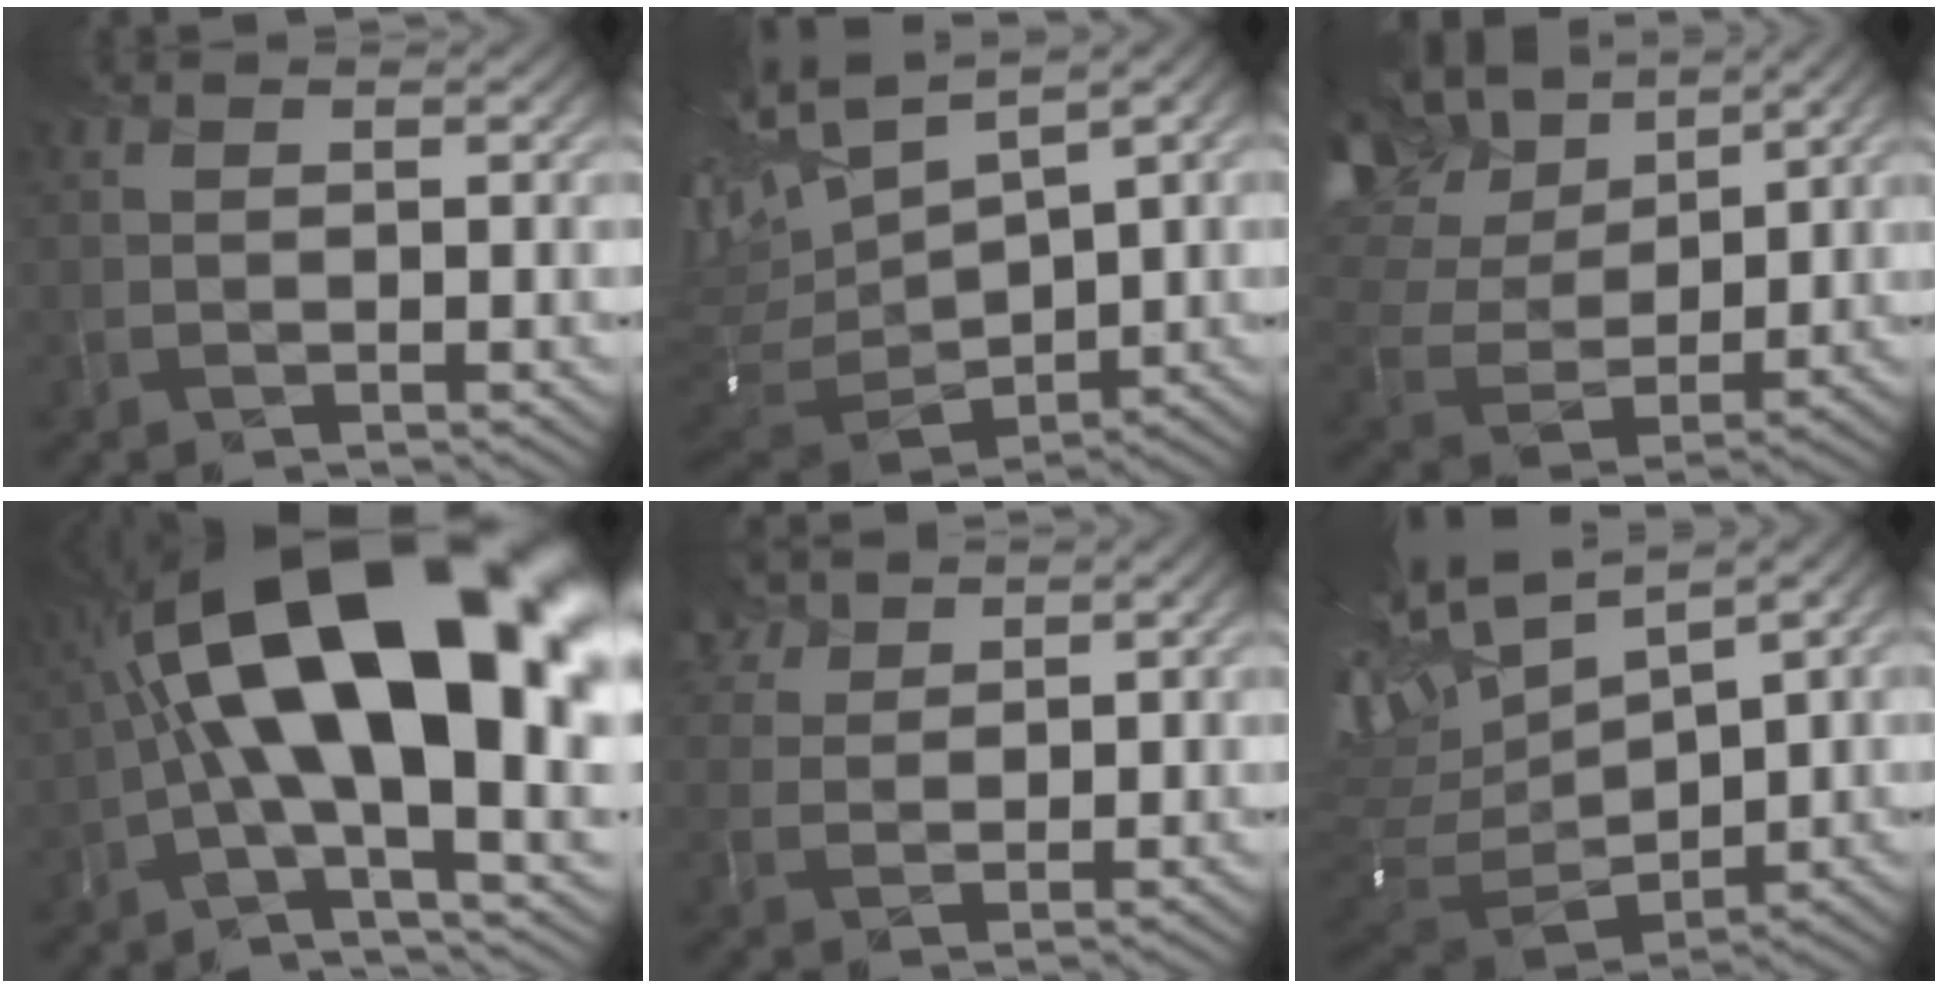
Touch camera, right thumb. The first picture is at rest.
{"total": 12.6, "force": [3.9, 5.4, 10.7], "torque": [-0.230, 0.007, 0.101]}
{"total": 14.5, "force": [9.0, 7.3, 8.7], "torque": [-0.219, 0.037, 0.142]}
{"total": 19.5, "force": [2.1, 8.2, 17.6], "torque": [-0.311, 0.018, 0.038]}
{"total": 4.1, "force": [3.5, 1.7, 1.0], "torque": [-0.034, 0.007, 0.072]}
{"total": 13.9, "force": [4.8, 5.9, 11.6], "torque": [-0.241, 0.021, 0.126]}